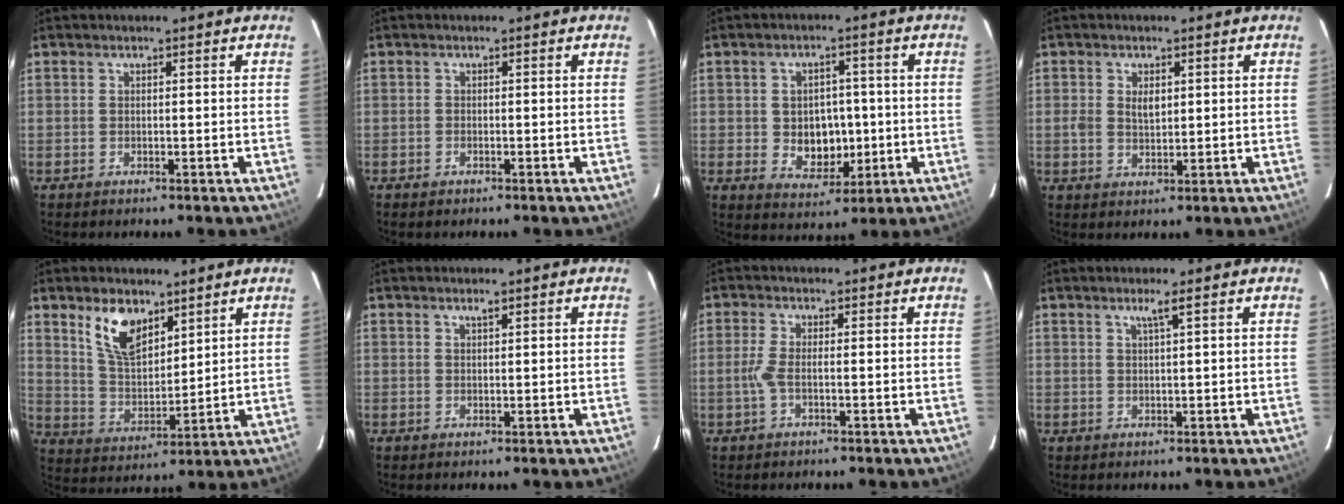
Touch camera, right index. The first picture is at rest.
{"total": 0.6, "force": [-0.5, 0.3, 0.1], "torque": [-0.003, 0.000, -0.010]}
{"total": 7.4, "force": [-0.7, 6.0, 4.3], "torque": [-0.081, 0.003, 0.006]}
{"total": 3.2, "force": [0.7, 2.0, 2.3], "torque": [-0.039, 0.002, 0.015]}
{"total": 10.0, "force": [6.2, 5.0, 6.1], "torque": [-0.111, 0.009, 0.127]}
{"total": 0.8, "force": [0.6, 0.2, 0.5], "torque": [-0.008, 0.002, 0.012]}
{"total": 2.5, "force": [-0.8, 0.2, 2.4], "torque": [-0.058, 0.000, -0.017]}
{"total": 1.7, "force": [0.9, -0.5, 1.3], "torque": [-0.023, -0.003, 0.017]}